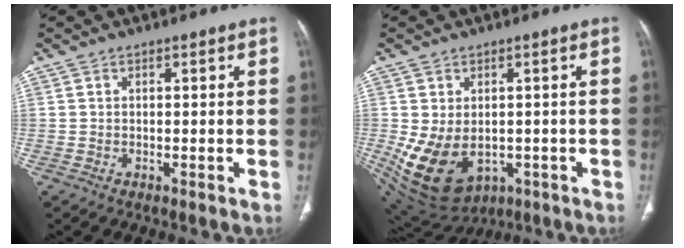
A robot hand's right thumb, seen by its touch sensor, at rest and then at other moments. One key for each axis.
{"total": 13.3, "fx": -2.6, "fy": 9.4, "fz": 9.1, "tx": -0.157, "ty": -0.004, "tz": -0.011}